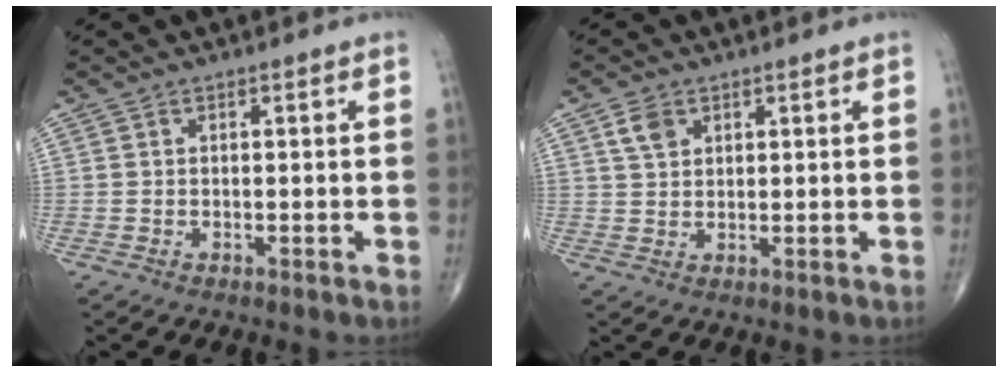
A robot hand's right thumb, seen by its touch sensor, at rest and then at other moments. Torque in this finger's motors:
{"motor_torque": [-0.28, 0.39, 0.40, 0.28, 0.07]}